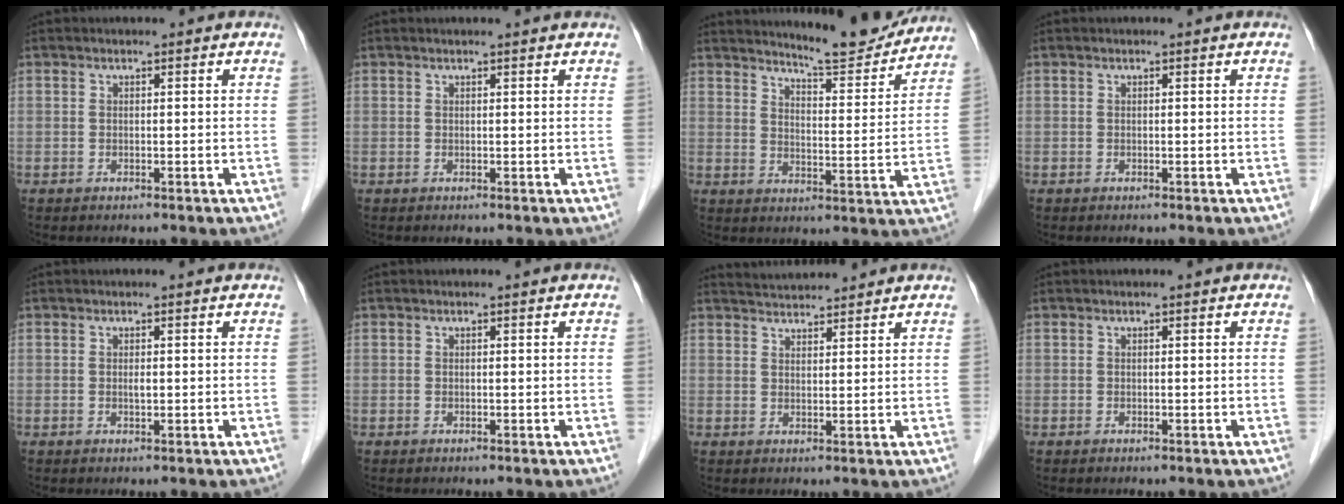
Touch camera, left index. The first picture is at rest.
{"total": 1.8, "force": [1.7, 0.0, 0.6], "torque": [-0.011, 0.012, 0.020]}
{"total": 11.6, "force": [11.2, 0.5, 3.1], "torque": [-0.045, -0.020, 0.151]}
{"total": 0.0}
{"total": 0.7, "force": [0.0, 0.2, 0.7], "torque": [-0.011, -0.001, 0.000]}
{"total": 0.0}
{"total": 4.9, "force": [4.9, 0.3, 0.7], "torque": [-0.019, 0.030, 0.079]}
{"total": 0.0}